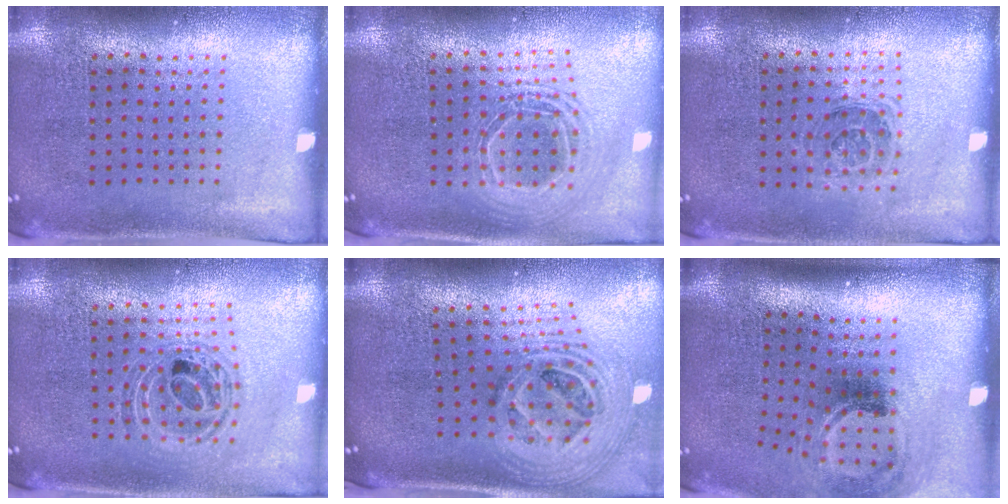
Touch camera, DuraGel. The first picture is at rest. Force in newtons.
{"total": 2.0, "press": 1.6, "slide": 1.2}
{"total": 1.1, "press": 1.0, "slide": 0.5}
{"total": 0.8, "press": 0.8, "slide": 0.2}
{"total": 2.7, "press": 1.9, "slide": 1.9}
{"total": 2.0, "press": 1.3, "slide": 1.5}